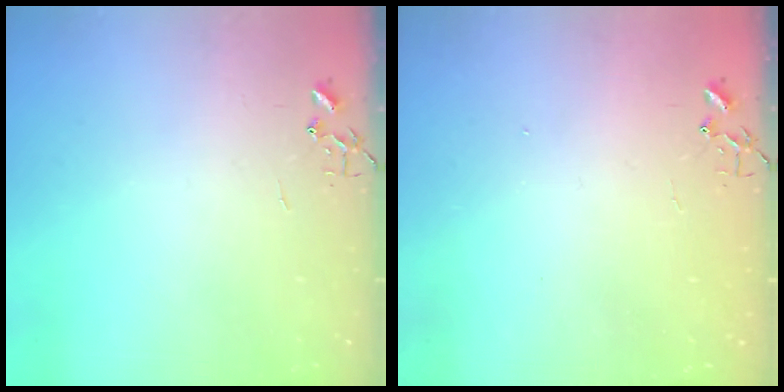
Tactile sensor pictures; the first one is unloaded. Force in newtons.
{"total": 1.2, "press": 1.2, "slide": 0.1}